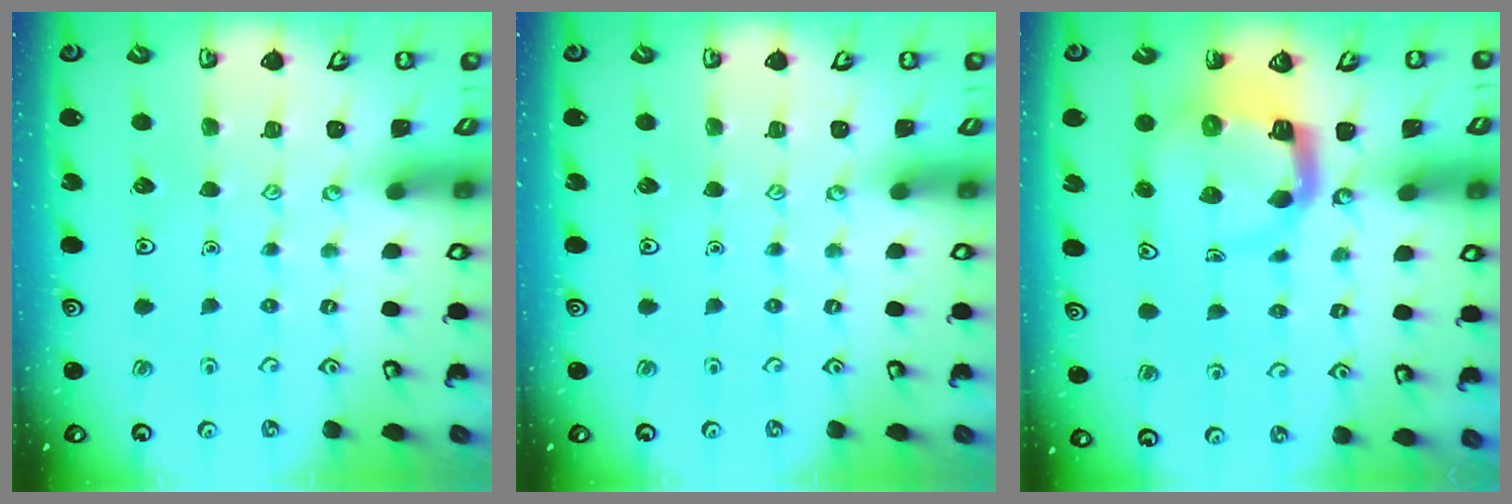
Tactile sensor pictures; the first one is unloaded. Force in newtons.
{"total": 0.0}
{"total": 6.4, "press": 6.4, "slide": 0.7}